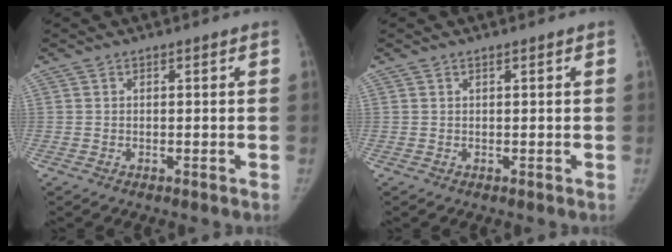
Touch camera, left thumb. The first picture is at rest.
{"total": 0.0}